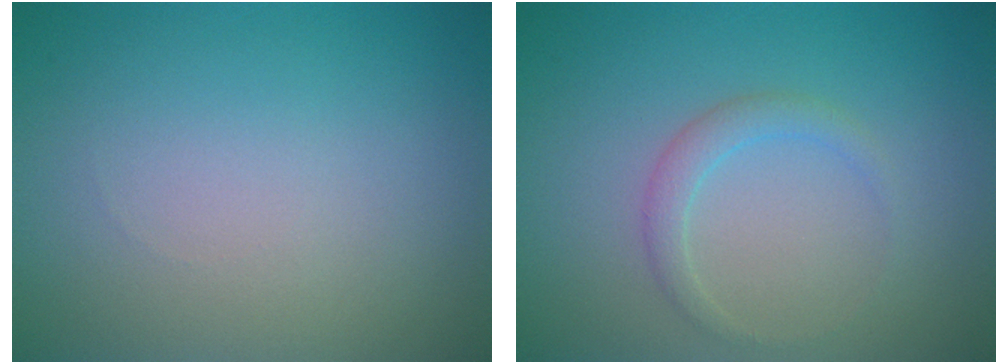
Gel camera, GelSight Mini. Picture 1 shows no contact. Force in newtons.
{"total": 1.5, "press": 1.5, "slide": 0.1}